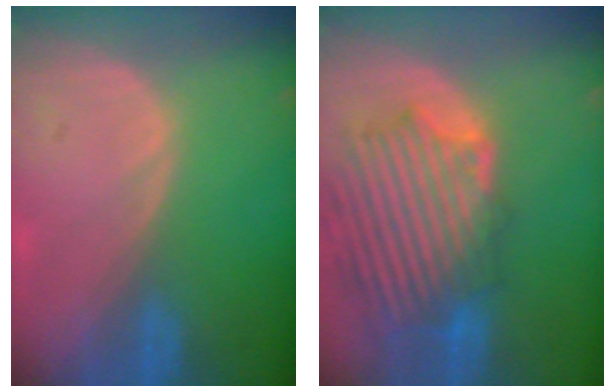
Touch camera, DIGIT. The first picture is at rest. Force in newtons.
{"total": 11.4, "press": 10.8, "slide": 3.5}